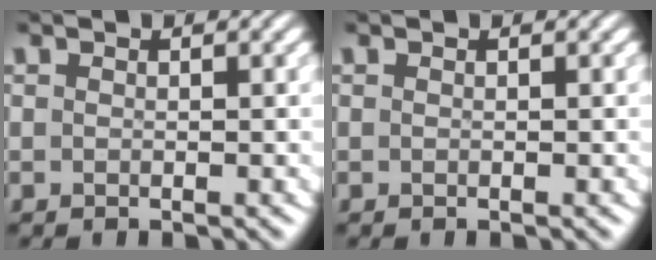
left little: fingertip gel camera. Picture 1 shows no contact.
{"total": 0.0}